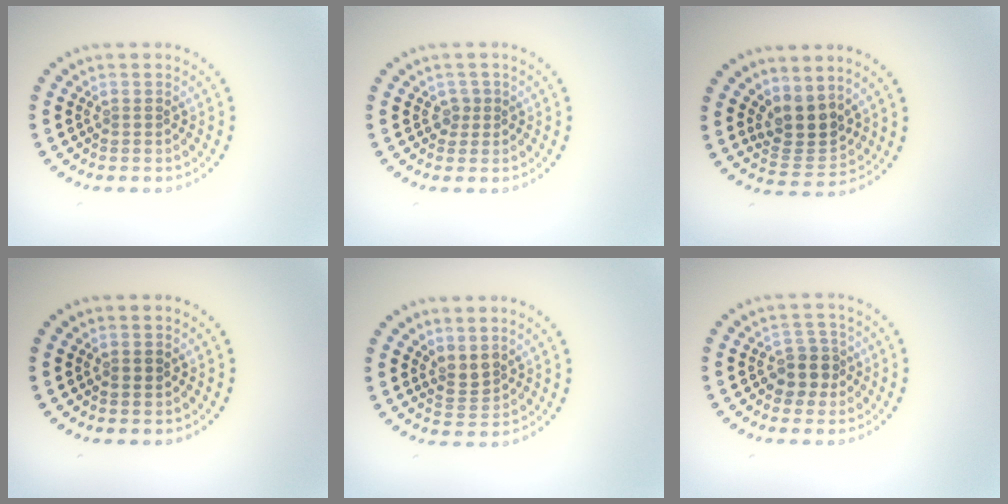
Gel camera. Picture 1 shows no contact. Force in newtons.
{"total": 1.1, "press": 0.8, "slide": 0.7}
{"total": 3.6, "press": 2.9, "slide": 2.1}
{"total": 0.8, "press": 0.8, "slide": 0.3}
{"total": 1.9, "press": 1.5, "slide": 1.1}
{"total": 2.6, "press": 2.3, "slide": 1.3}